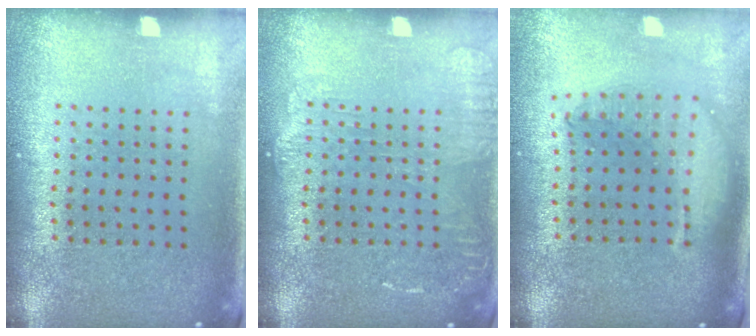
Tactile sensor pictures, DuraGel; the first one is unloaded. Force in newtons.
{"total": 1.6, "press": 1.5, "slide": 0.3}
{"total": 1.9, "press": 1.5, "slide": 1.1}